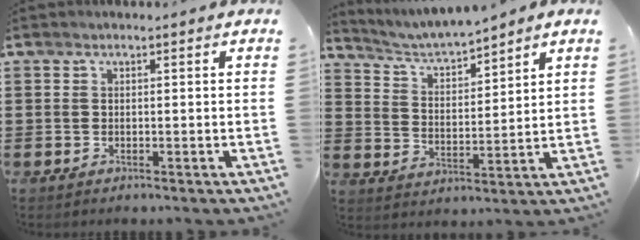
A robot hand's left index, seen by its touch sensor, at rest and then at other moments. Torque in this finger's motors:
{"motor_torque": [0.83, -1.31, 0.08, 0.04]}